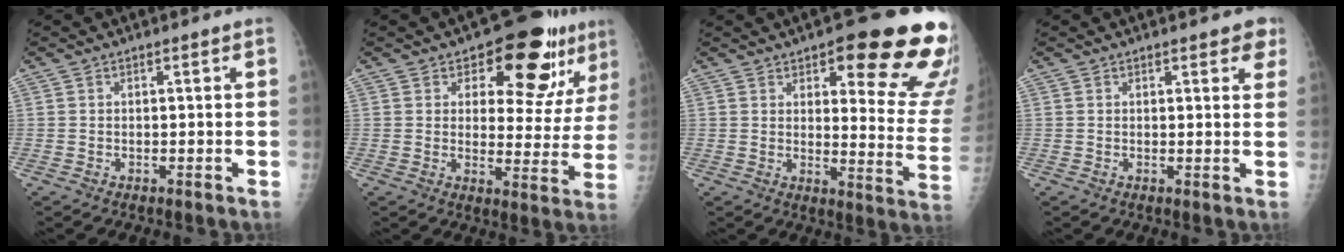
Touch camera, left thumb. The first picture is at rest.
{"total": 14.7, "force": [8.9, 7.3, 9.2], "torque": [-0.062, -0.044, 0.119]}
{"total": 21.4, "force": [12.3, 6.3, 16.4], "torque": [-0.158, -0.061, 0.151]}
{"total": 3.9, "force": [2.6, 1.5, 2.5], "torque": [-0.004, -0.008, 0.028]}